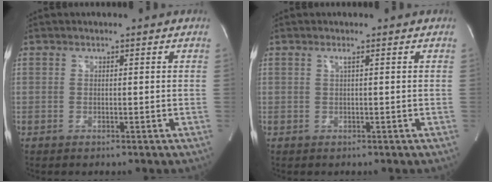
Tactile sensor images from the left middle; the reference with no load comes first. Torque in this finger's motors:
{"motor_torque": [0.04, 0.05, 0.20, 0.03]}